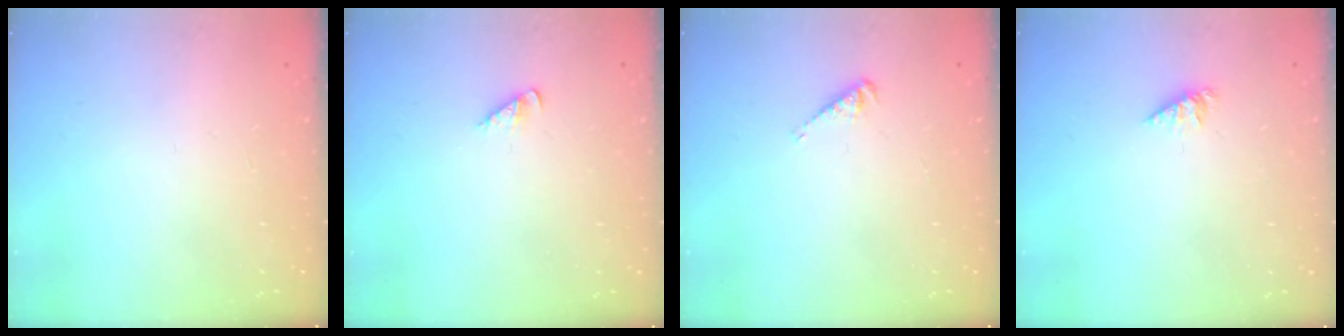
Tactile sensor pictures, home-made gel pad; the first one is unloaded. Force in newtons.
{"total": 1.5, "press": 1.5, "slide": 0.3}
{"total": 2.6, "press": 2.5, "slide": 0.4}
{"total": 1.3, "press": 1.3, "slide": 0.2}